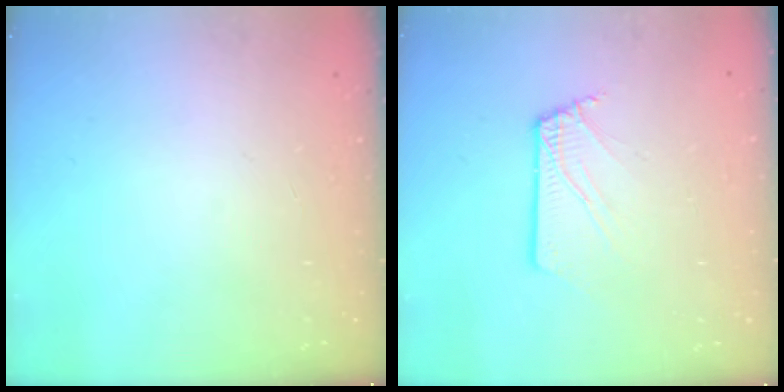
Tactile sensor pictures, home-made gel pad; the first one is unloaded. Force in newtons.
{"total": 2.4, "press": 2.4, "slide": 0.1}